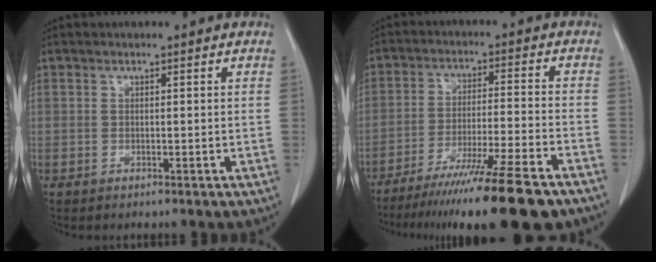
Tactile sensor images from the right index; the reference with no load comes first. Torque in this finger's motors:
{"motor_torque": [2.15, -0.01, 0.42, 0.21]}